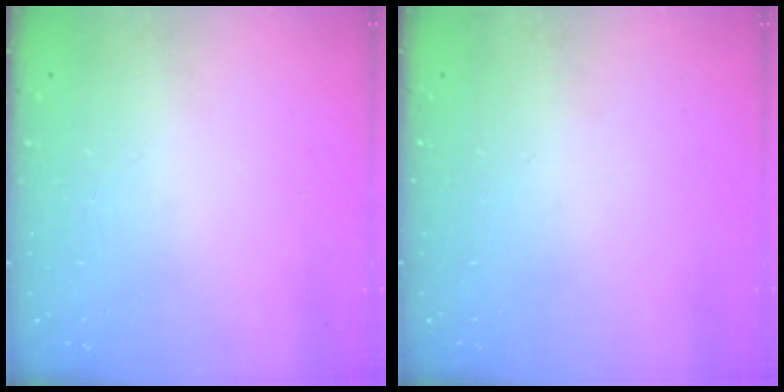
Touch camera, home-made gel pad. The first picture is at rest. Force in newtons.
{"total": 13.0, "press": 3.6, "slide": 12.5}